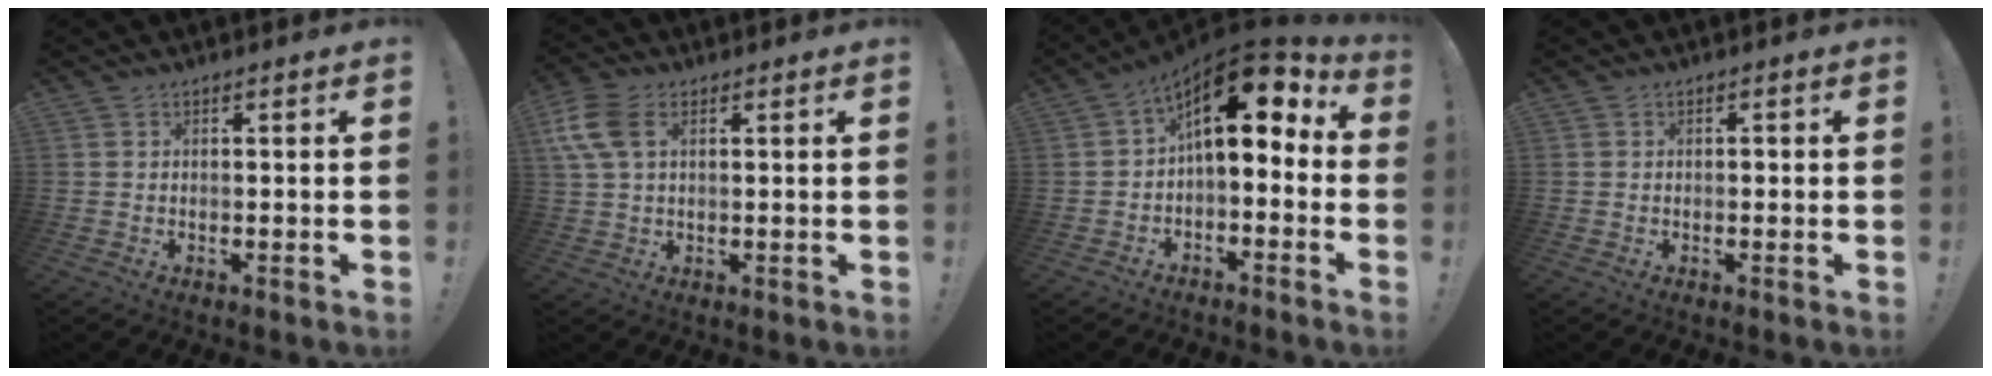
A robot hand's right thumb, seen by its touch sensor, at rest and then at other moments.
{"total": 8.9, "force": [2.9, 5.2, 6.6], "torque": [-0.143, -0.001, 0.054]}
{"total": 12.1, "force": [4.0, 5.4, 10.0], "torque": [-0.146, -0.027, 0.068]}
{"total": 0.7, "force": [-0.5, 0.5, 0.2], "torque": [-0.005, 0.002, -0.009]}